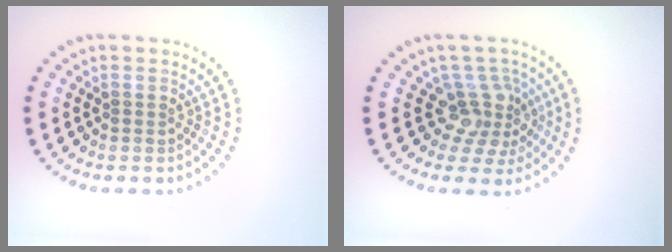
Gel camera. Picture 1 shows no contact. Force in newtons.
{"total": 3.6, "press": 2.6, "slide": 2.5}